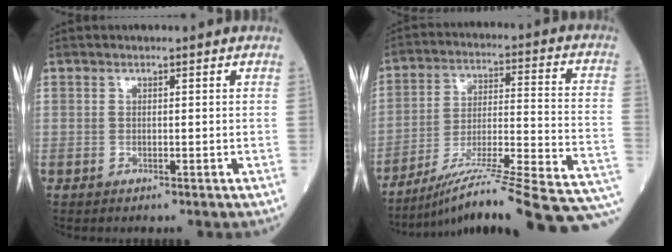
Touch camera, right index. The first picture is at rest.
{"total": 25.5, "force": [-20.8, 0.3, 14.7], "torque": [-0.142, -0.001, -0.308]}